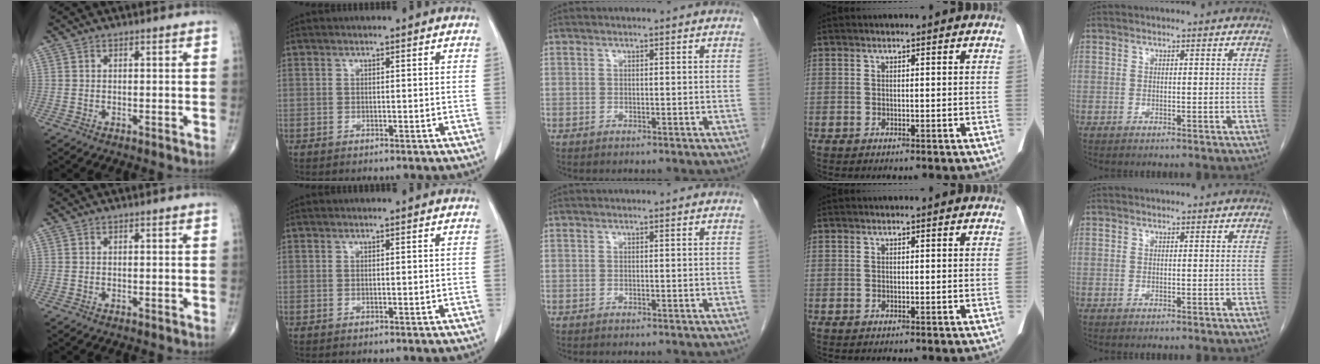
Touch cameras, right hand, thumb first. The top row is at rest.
{}